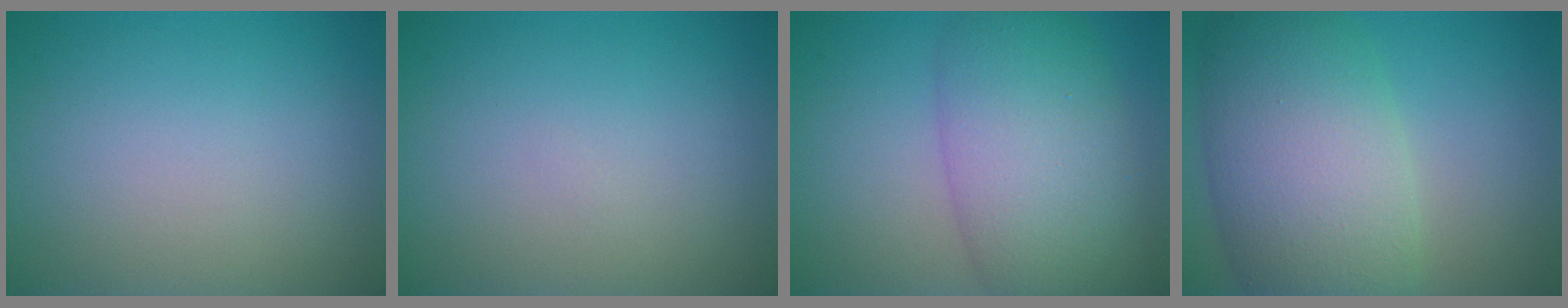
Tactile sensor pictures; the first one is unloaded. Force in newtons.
{"total": 0.0}
{"total": 8.7, "press": 8.7, "slide": 0.4}
{"total": 10.9, "press": 10.9, "slide": 0.5}